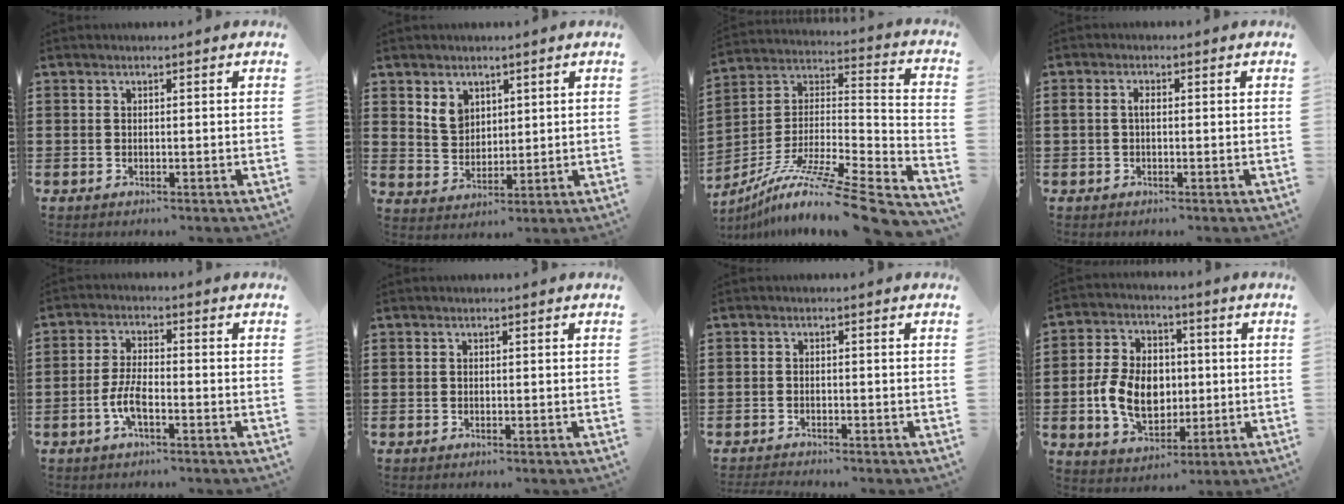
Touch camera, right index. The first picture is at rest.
{"total": 4.6, "force": [2.5, 3.4, 1.6], "torque": [-0.047, 0.012, 0.048]}
{"total": 11.0, "force": [-8.5, 0.2, 7.0], "torque": [-0.116, -0.006, -0.158]}
{"total": 1.5, "force": [-0.1, 0.7, 1.3], "torque": [-0.026, 0.002, -0.003]}
{"total": 4.9, "force": [-1.9, 1.5, 4.3], "torque": [-0.101, -0.005, -0.042]}
{"total": 0.0}
{"total": 1.1, "force": [-1.1, 0.3, -0.1], "torque": [-0.002, 0.002, -0.023]}
{"total": 9.9, "force": [-0.8, 7.4, 6.6], "torque": [-0.138, 0.009, -0.016]}